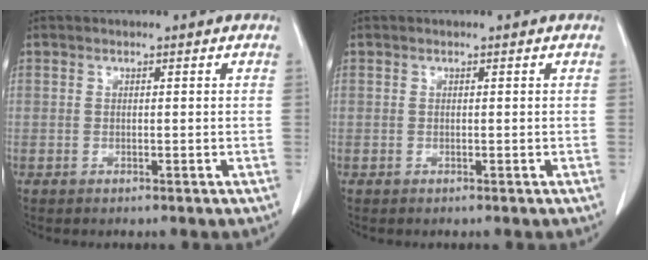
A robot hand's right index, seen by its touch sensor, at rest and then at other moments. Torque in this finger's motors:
{"motor_torque": [0.00, 0.00, 0.01, 0.00]}